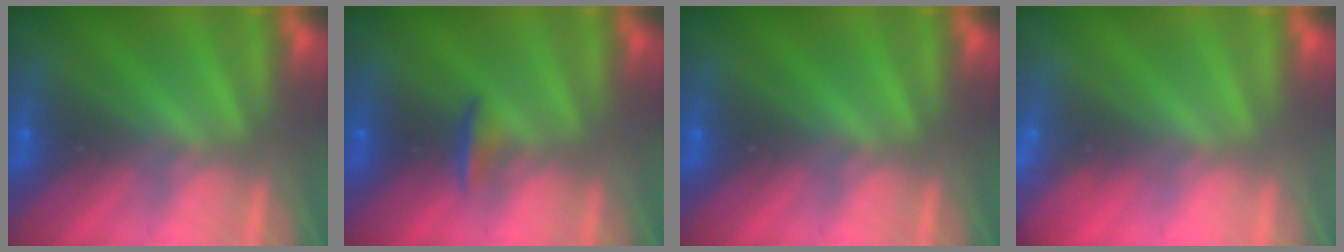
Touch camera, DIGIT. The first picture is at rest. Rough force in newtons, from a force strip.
{"total": 1.5}
{"total": 0.0}
{"total": 2.9}